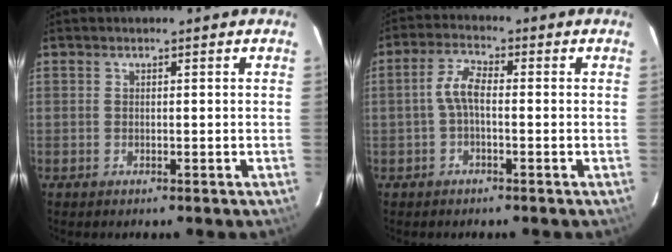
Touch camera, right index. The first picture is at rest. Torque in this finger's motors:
{"motor_torque": [0.50, -0.20, 0.36, 0.10]}